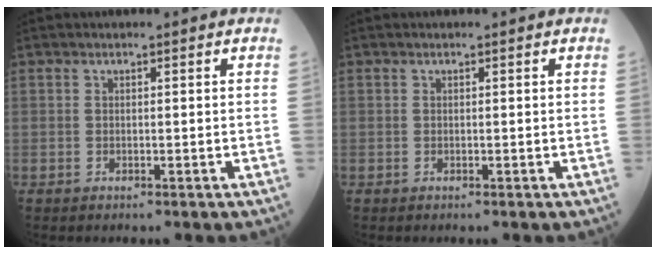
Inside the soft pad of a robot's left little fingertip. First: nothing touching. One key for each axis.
{"total": 0.0}